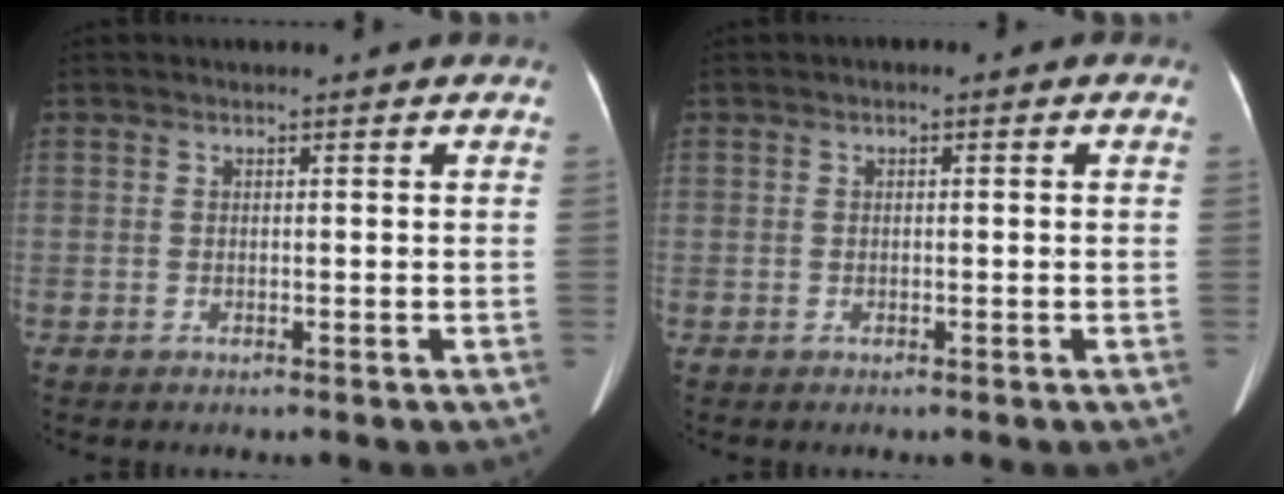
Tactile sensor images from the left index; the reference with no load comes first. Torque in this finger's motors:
{"motor_torque": [0.28, -0.21, 0.03, -0.01]}